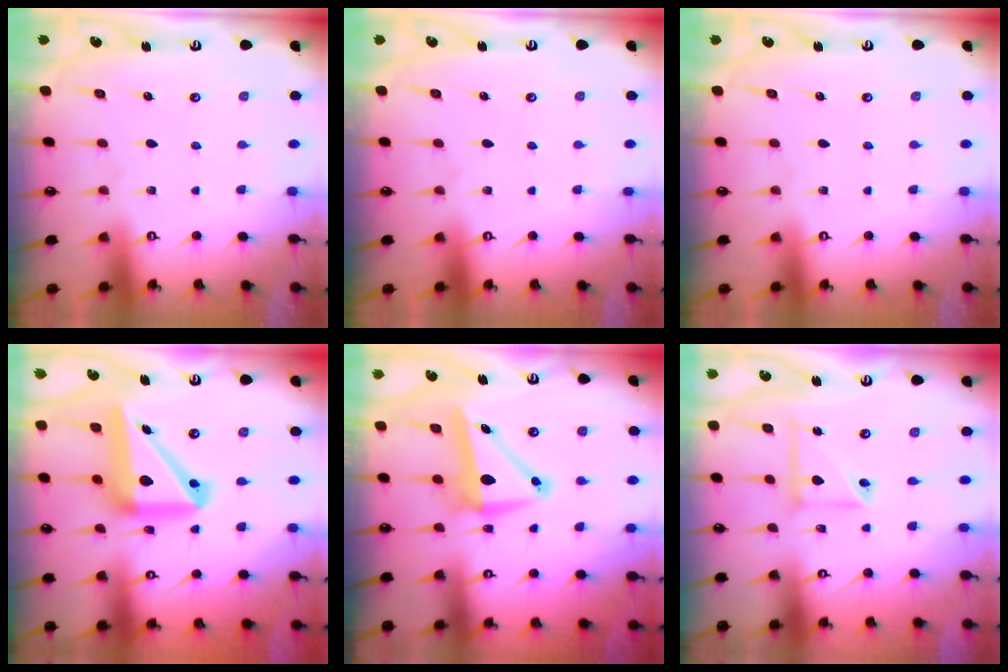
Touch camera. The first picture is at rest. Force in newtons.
{"total": 0.0}
{"total": 0.0}
{"total": 18.8, "press": 18.6, "slide": 2.4}
{"total": 9.7, "press": 9.3, "slide": 2.8}
{"total": 7.8, "press": 7.8, "slide": 0.5}